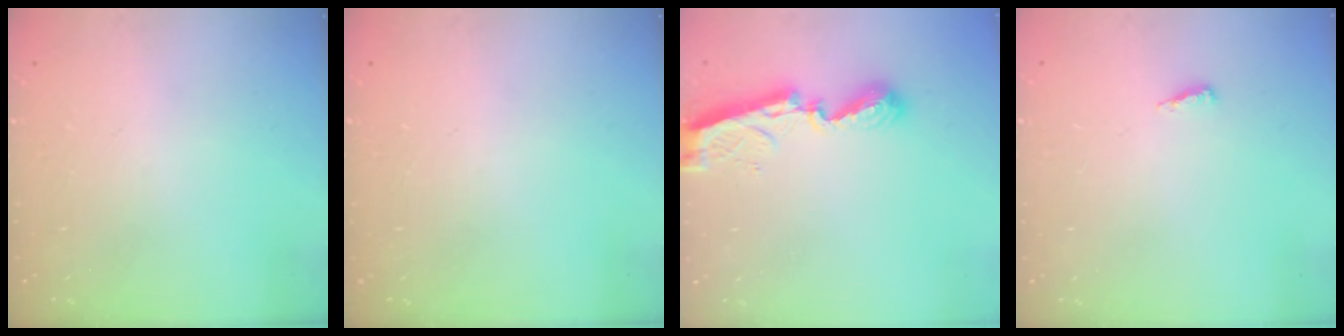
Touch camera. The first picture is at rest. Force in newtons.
{"total": 0.0}
{"total": 9.2, "press": 9.2, "slide": 0.6}
{"total": 3.9, "press": 3.6, "slide": 1.5}